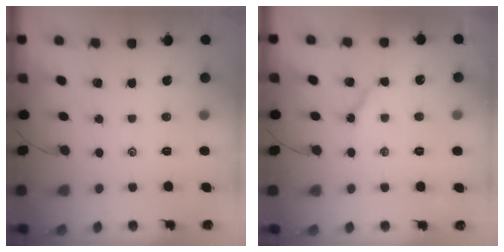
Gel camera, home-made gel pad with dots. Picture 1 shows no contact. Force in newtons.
{"total": 5.8, "press": 5.8, "slide": 0.8}